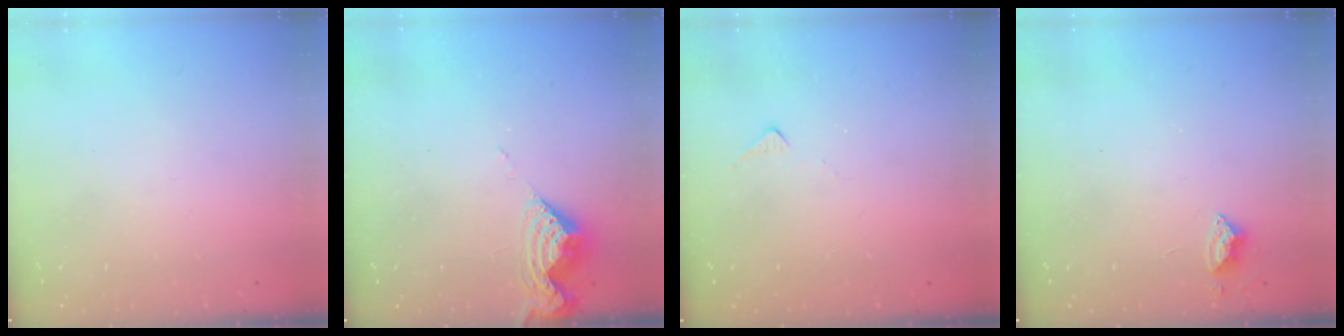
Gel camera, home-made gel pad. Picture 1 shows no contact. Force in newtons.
{"total": 8.0, "press": 8.0, "slide": 0.5}
{"total": 5.4, "press": 5.3, "slide": 0.7}
{"total": 4.9, "press": 4.8, "slide": 0.7}